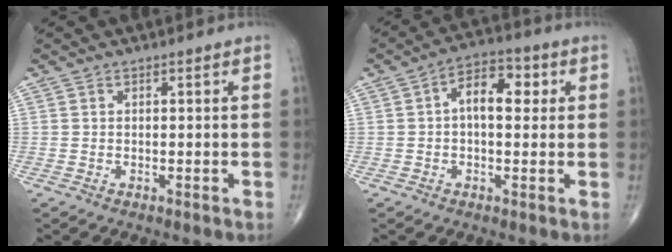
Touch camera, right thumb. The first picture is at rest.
{"total": 8.0, "force": [1.1, 4.5, 6.4], "torque": [-0.081, 0.024, 0.010]}